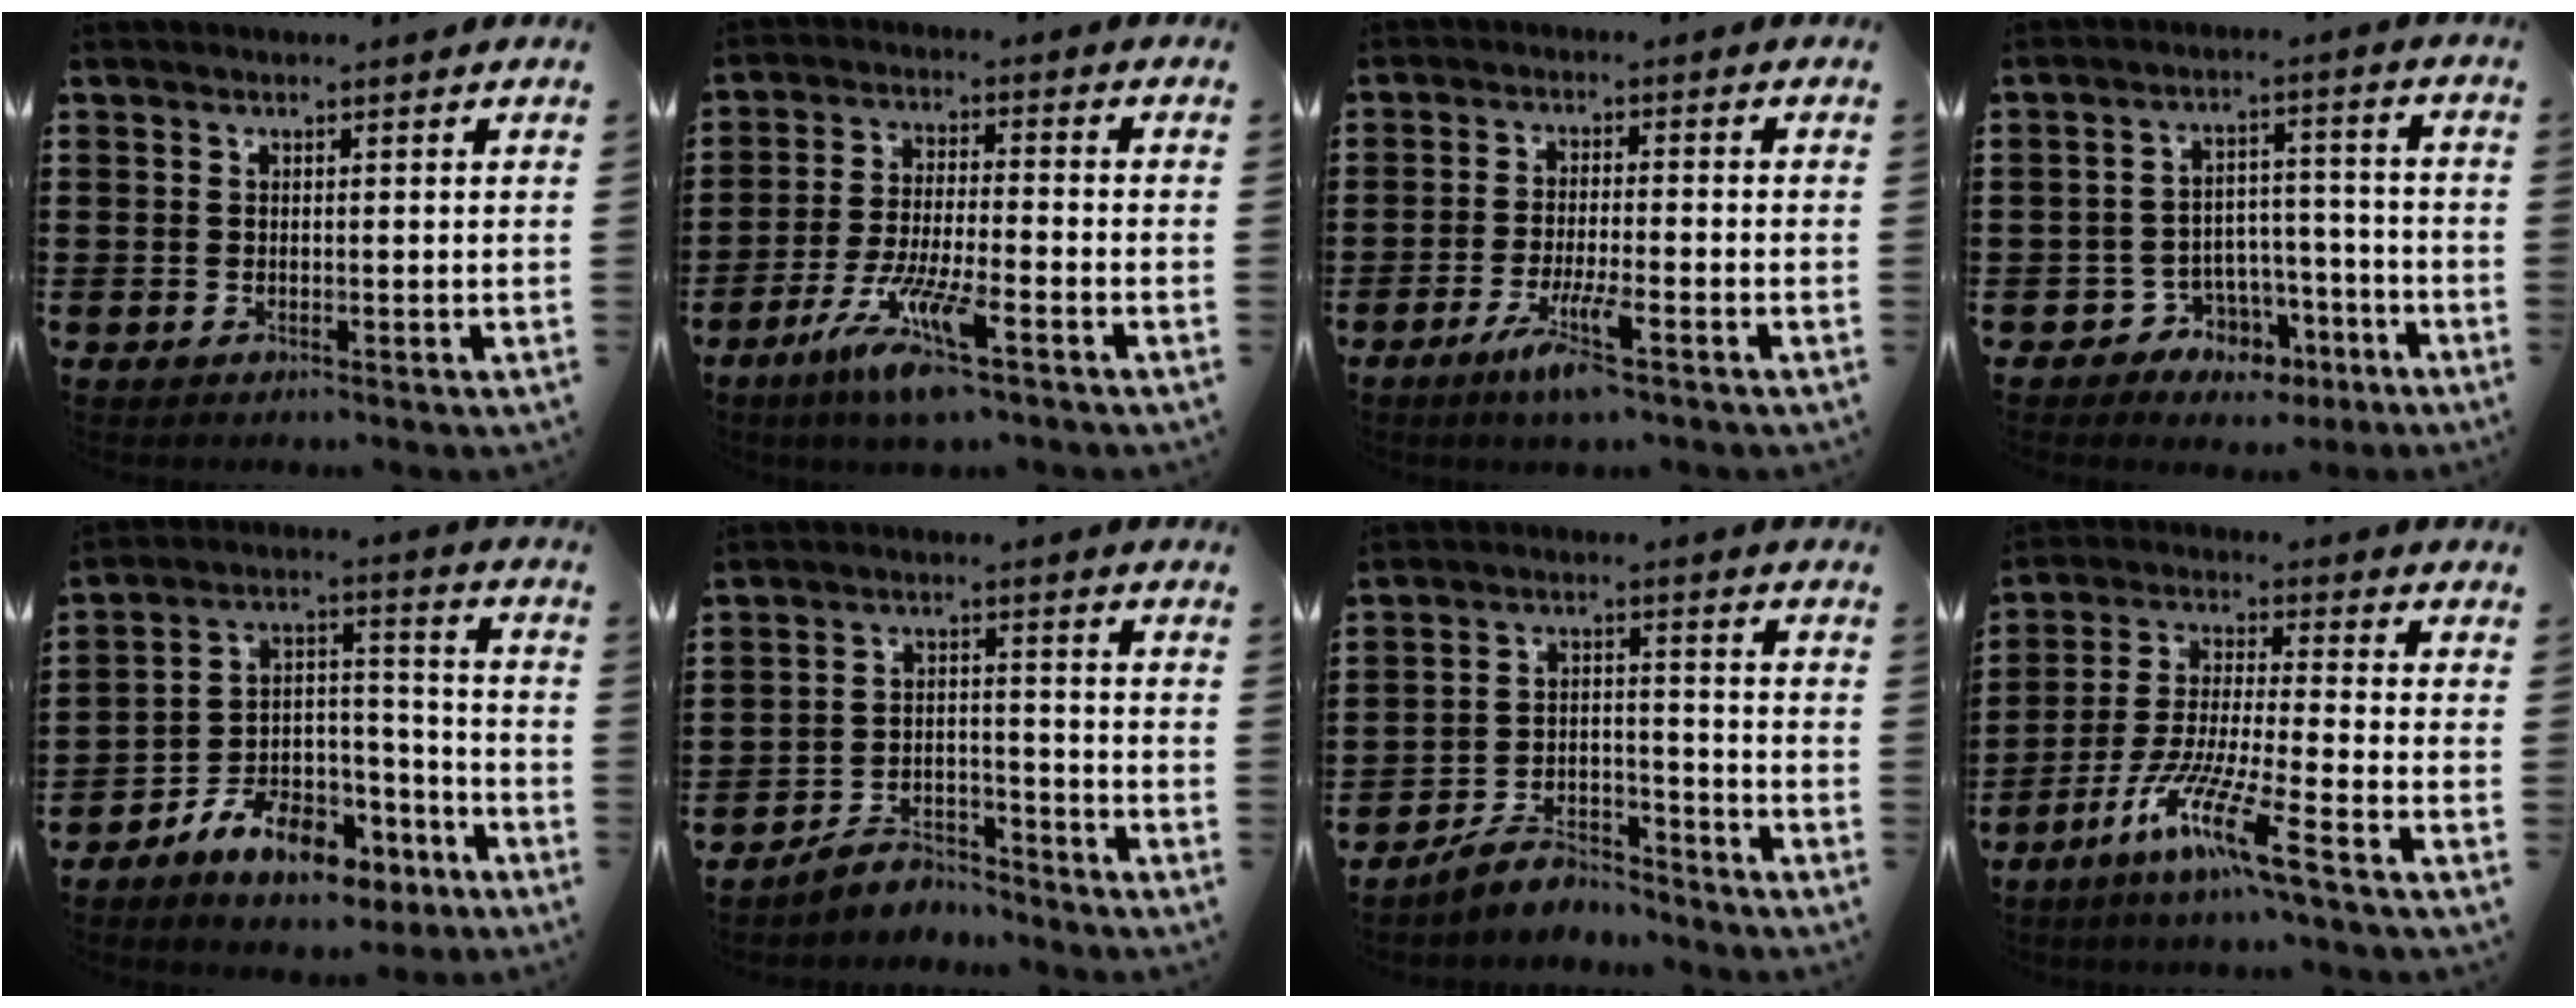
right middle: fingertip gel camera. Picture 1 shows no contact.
{"total": 9.5, "force": [-6.4, 1.0, 7.0], "torque": [-0.141, -0.010, -0.121]}
{"total": 5.9, "force": [-3.6, 0.4, 4.6], "torque": [-0.092, -0.013, -0.065]}
{"total": 4.9, "force": [-3.6, 3.3, 0.6], "torque": [-0.025, 0.013, -0.065]}
{"total": 9.6, "force": [-7.7, 4.3, 3.9], "torque": [-0.072, 0.030, -0.139]}
{"total": 5.3, "force": [-5.2, 0.9, 0.5], "torque": [-0.010, 0.009, -0.104]}
{"total": 6.8, "force": [-6.4, 1.6, 1.8], "torque": [-0.038, 0.009, -0.124]}
{"total": 10.5, "force": [-7.4, 0.3, 7.5], "torque": [-0.160, -0.012, -0.145]}